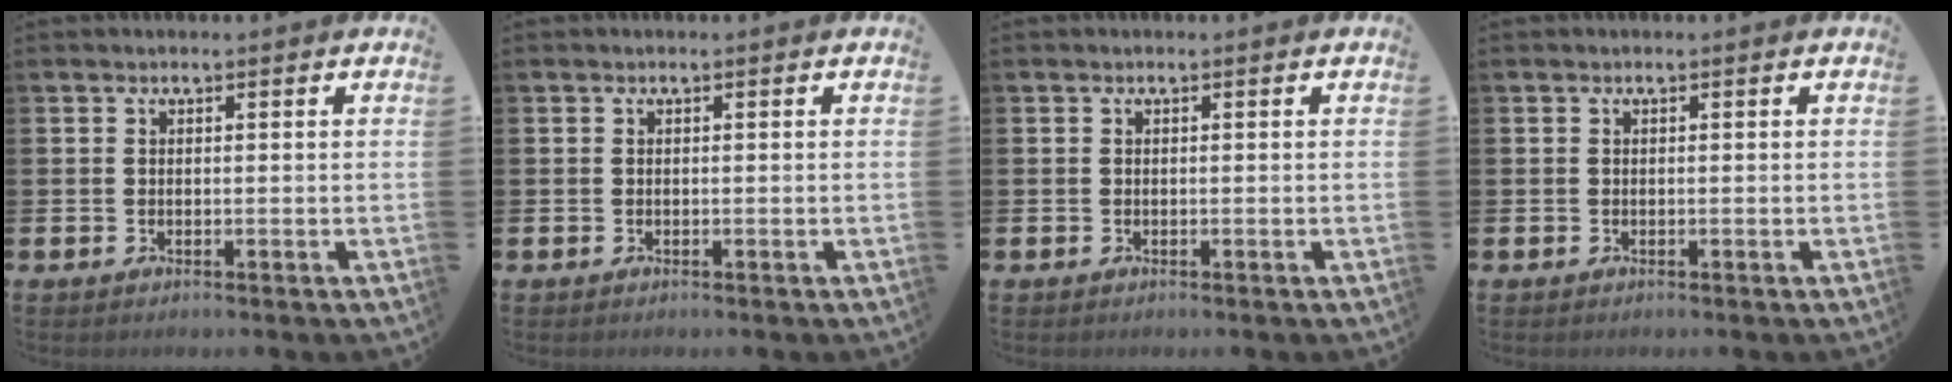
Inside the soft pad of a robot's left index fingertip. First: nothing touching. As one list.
[{"total": 0.0}, {"total": 0.0}, {"total": 0.0}]